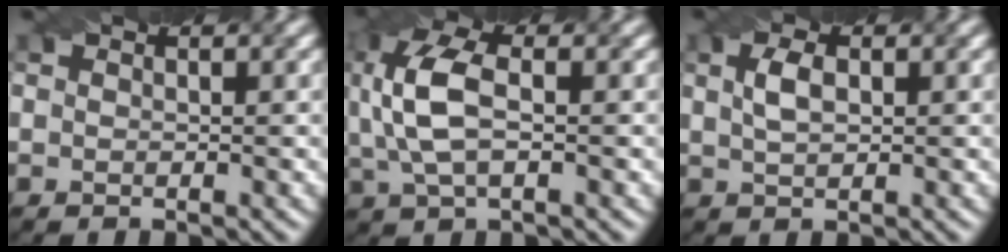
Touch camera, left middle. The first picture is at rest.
{"total": 6.5, "force": [0.8, 3.3, 5.5], "torque": [-0.138, 0.010, 0.013]}
{"total": 2.2, "force": [0.6, 1.2, 1.8], "torque": [-0.041, 0.003, 0.014]}